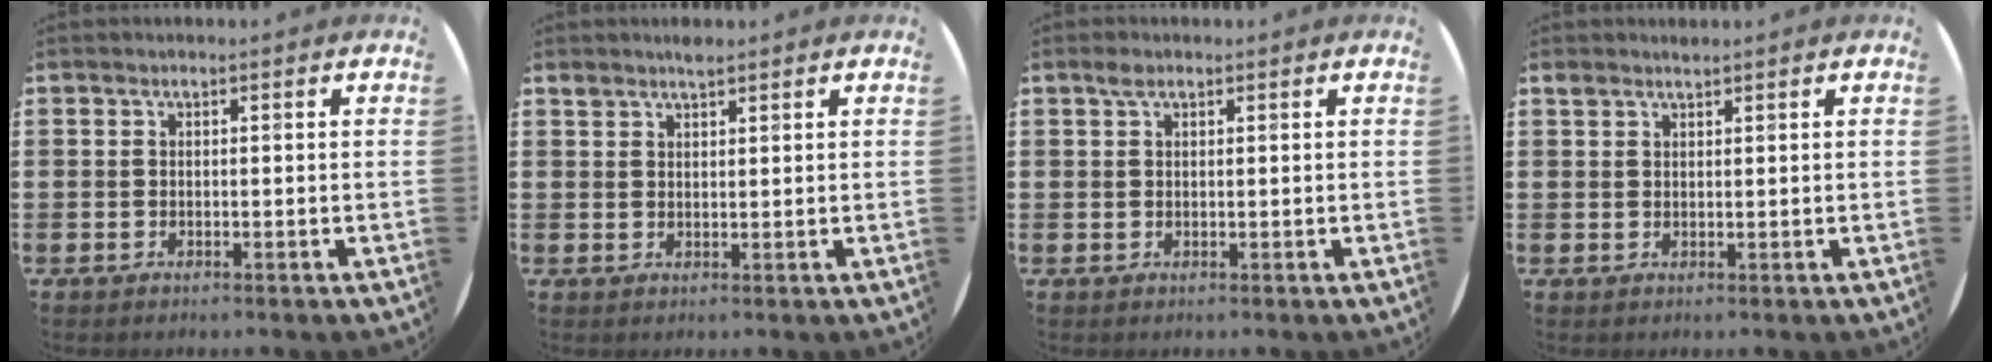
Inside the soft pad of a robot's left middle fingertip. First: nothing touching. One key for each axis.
{"total": 1.7, "fx": 1.6, "fy": 0.3, "fz": 0.3, "tx": -0.010, "ty": 0.001, "tz": 0.031}
{"total": 1.2, "fx": 0.8, "fy": 0.7, "fz": 0.7, "tx": -0.007, "ty": 0.003, "tz": 0.012}
{"total": 1.0, "fx": 1.0, "fy": 0.0, "fz": -0.1, "tx": 0.000, "ty": 0.001, "tz": 0.019}